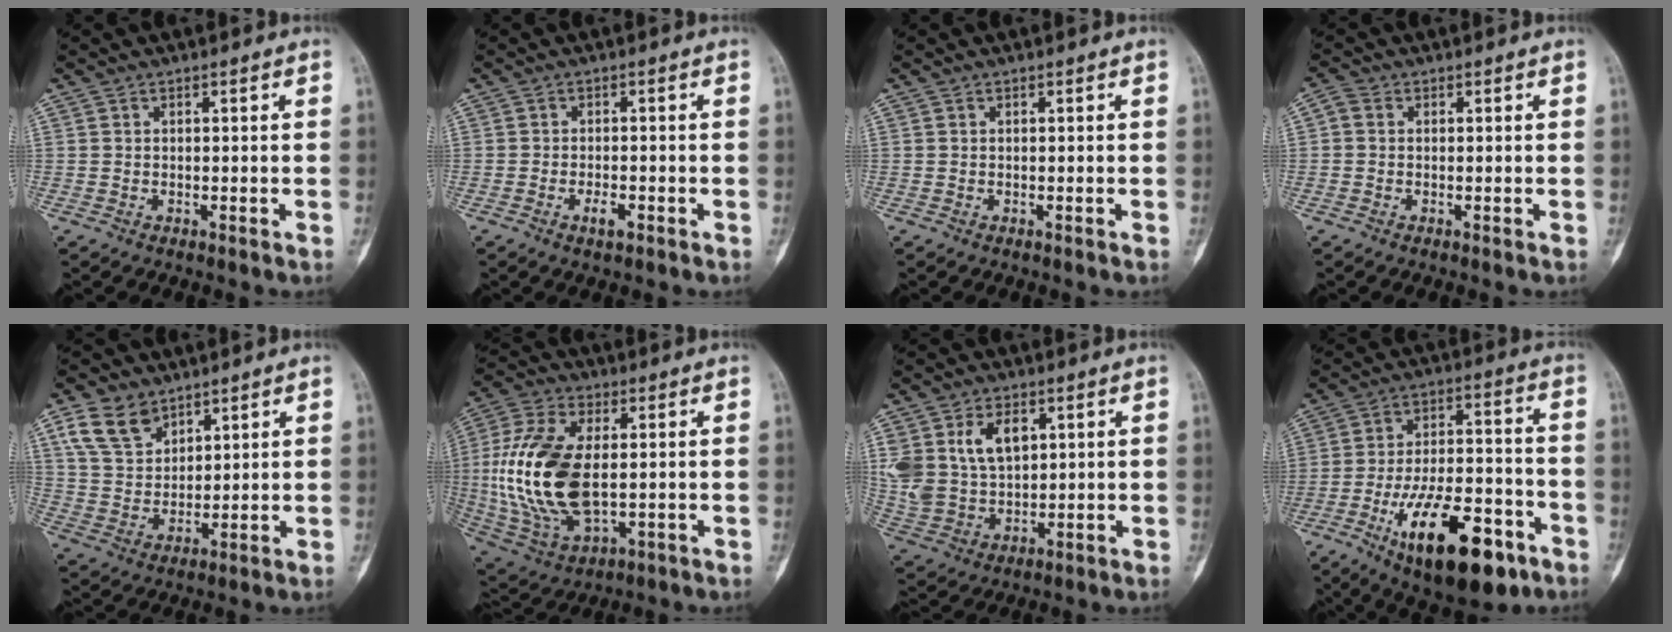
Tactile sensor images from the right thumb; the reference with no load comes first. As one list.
[{"total": 2.5, "force": [-1.2, 1.0, 1.9], "torque": [-0.036, 0.004, -0.022]}, {"total": 0.0}, {"total": 1.8, "force": [0.1, 1.4, 1.1], "torque": [-0.020, 0.003, -0.008]}, {"total": 9.6, "force": [5.8, 6.1, 4.6], "torque": [-0.074, -0.022, 0.120]}, {"total": 20.8, "force": [0.1, 11.2, 17.5], "torque": [-0.375, -0.008, 0.014]}, {"total": 12.6, "force": [4.2, 8.4, 8.4], "torque": [-0.151, -0.009, 0.095]}, {"total": 21.6, "force": [-10.6, 9.0, 16.6], "torque": [-0.253, 0.053, -0.158]}]